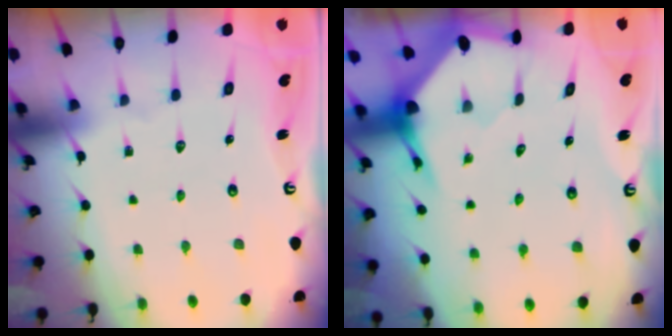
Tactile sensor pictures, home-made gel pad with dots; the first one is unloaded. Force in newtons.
{"total": 3.6, "press": 3.6, "slide": 0.5}